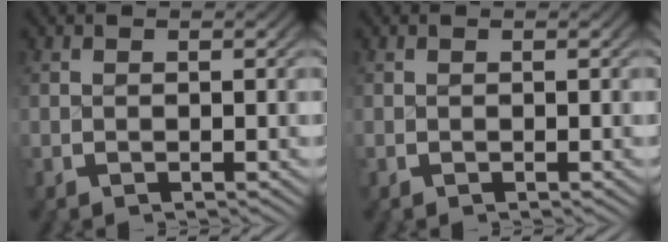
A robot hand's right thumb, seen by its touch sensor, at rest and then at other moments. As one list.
[{"total": 0.0}]